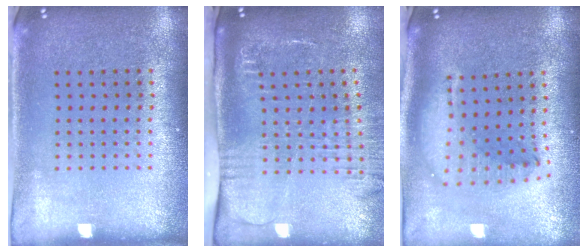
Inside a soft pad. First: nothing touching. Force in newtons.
{"total": 2.8, "press": 2.1, "slide": 1.8}
{"total": 2.2, "press": 1.7, "slide": 1.4}